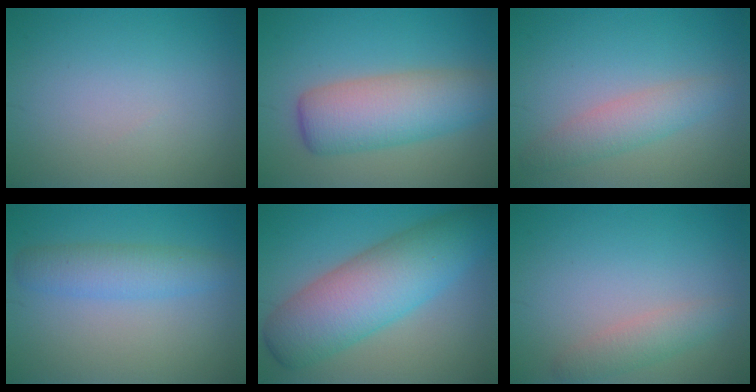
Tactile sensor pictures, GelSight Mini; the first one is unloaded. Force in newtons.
{"total": 6.8, "press": 6.8, "slide": 0.5}
{"total": 2.8, "press": 2.8, "slide": 0.1}
{"total": 3.3, "press": 3.3, "slide": 0.0}
{"total": 9.2, "press": 9.2, "slide": 0.1}
{"total": 2.1, "press": 2.1, "slide": 0.1}